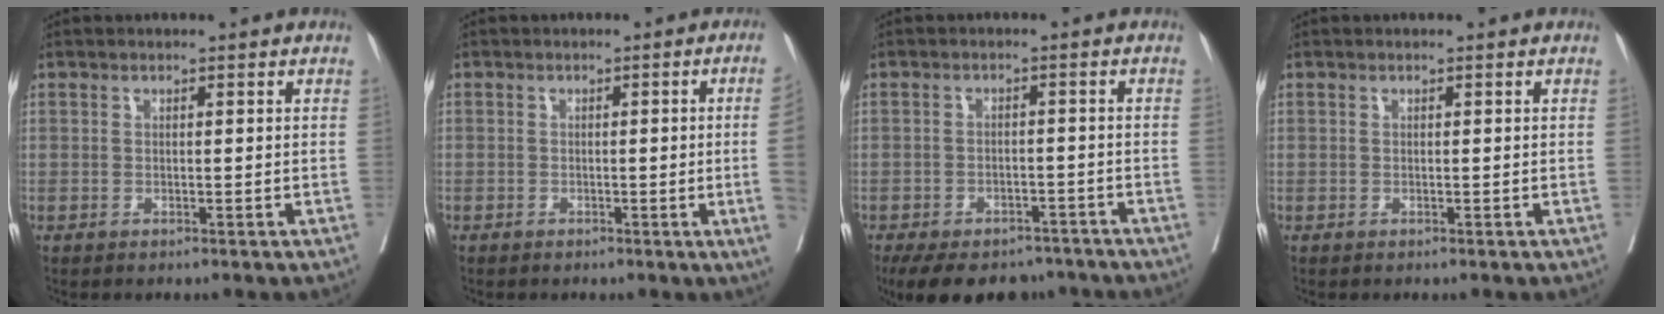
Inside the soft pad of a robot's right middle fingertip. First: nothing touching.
{"total": 4.1, "force": [-0.7, -1.3, 3.8], "torque": [-0.040, -0.008, -0.009]}
{"total": 14.2, "force": [-11.1, 6.9, 5.6], "torque": [-0.112, -0.002, -0.144]}
{"total": 0.0}